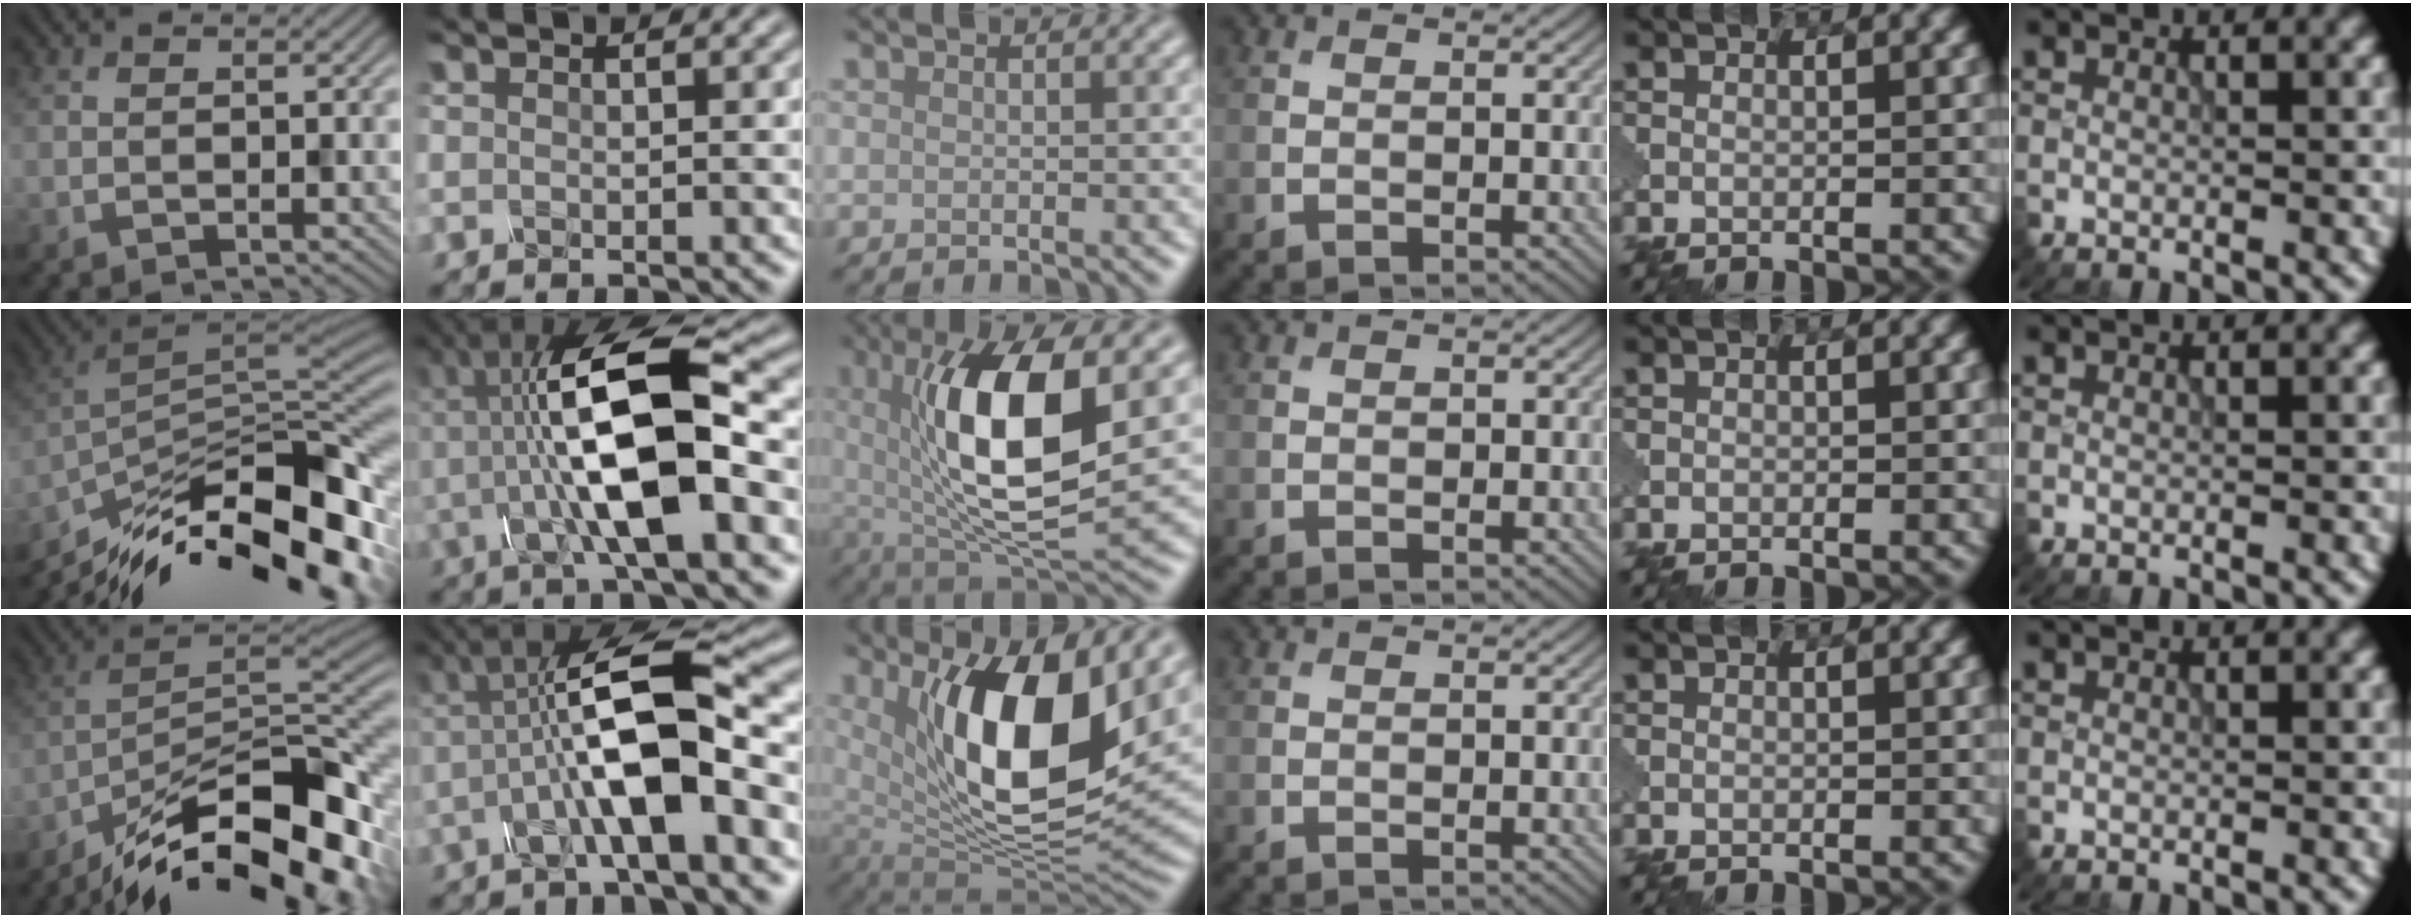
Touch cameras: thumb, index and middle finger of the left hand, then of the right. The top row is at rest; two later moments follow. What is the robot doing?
{"motion": "assemble", "object": "glue stick"}